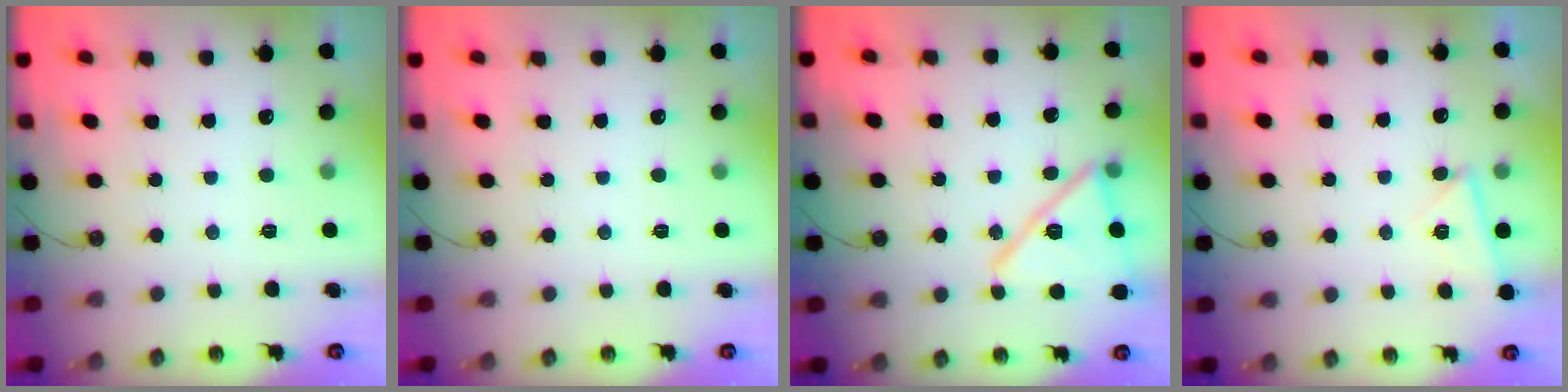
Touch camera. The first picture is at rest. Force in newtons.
{"total": 0.0}
{"total": 16.5, "press": 16.5, "slide": 0.5}
{"total": 4.5, "press": 4.1, "slide": 1.9}